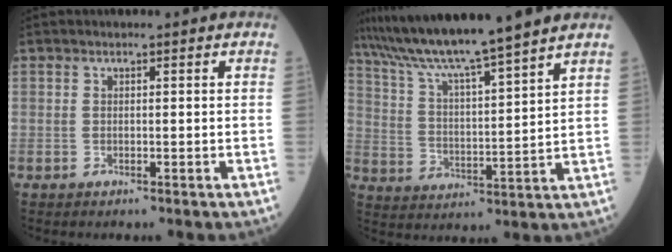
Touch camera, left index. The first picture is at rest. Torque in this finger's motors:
{"motor_torque": [0.36, -0.72, 1.00, 0.21]}